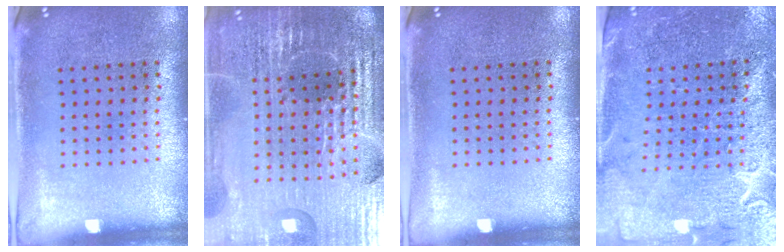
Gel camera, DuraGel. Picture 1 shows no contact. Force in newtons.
{"total": 6.5, "press": 5.7, "slide": 3.1}
{"total": 0.0}
{"total": 3.2, "press": 3.1, "slide": 1.0}